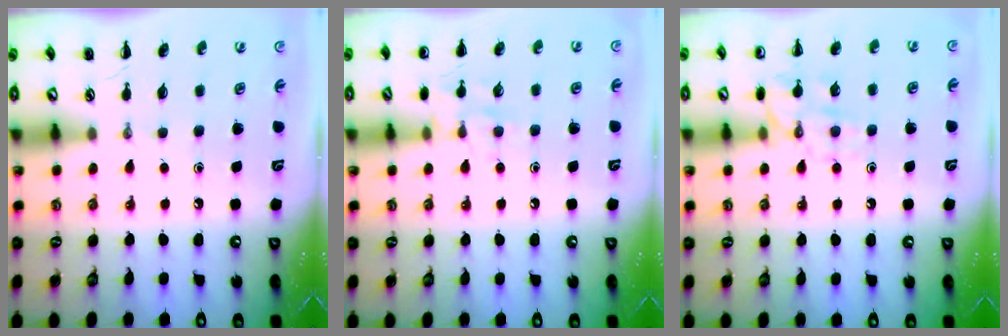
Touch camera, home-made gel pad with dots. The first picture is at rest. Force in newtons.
{"total": 8.3, "press": 8.1, "slide": 1.6}
{"total": 11.2, "press": 11.2, "slide": 0.8}